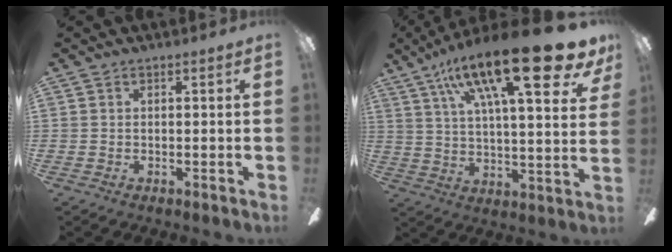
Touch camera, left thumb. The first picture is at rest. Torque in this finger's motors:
{"motor_torque": [2.12, 2.14, 1.64, -1.13, 0.40]}